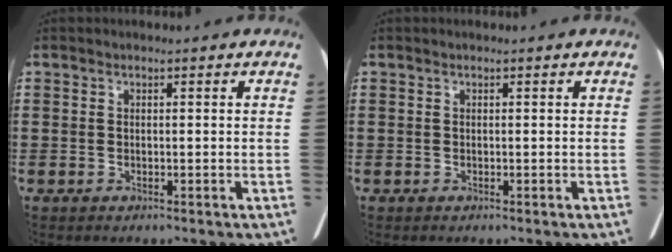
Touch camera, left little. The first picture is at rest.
{"total": 0.0}